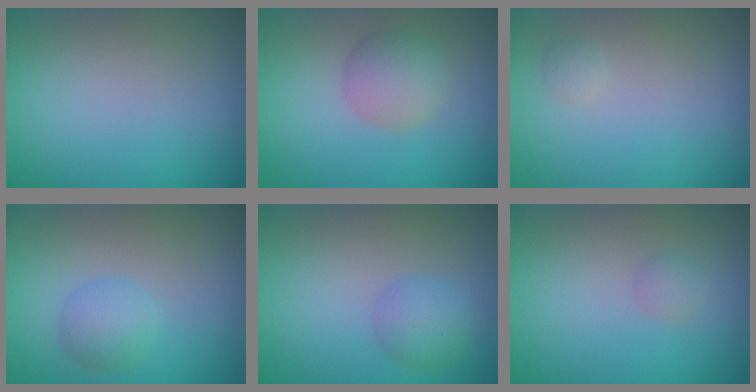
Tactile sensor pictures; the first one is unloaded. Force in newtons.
{"total": 3.1, "press": 3.1, "slide": 0.0}
{"total": 0.6, "press": 0.6, "slide": 0.0}
{"total": 2.3, "press": 2.3, "slide": 0.1}
{"total": 2.2, "press": 2.2, "slide": 0.0}
{"total": 0.8, "press": 0.8, "slide": 0.1}